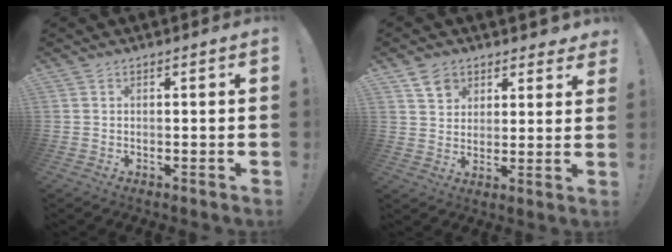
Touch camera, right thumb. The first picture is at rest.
{"total": 7.8, "force": [4.8, 5.6, 2.4], "torque": [-0.037, -0.025, 0.094]}